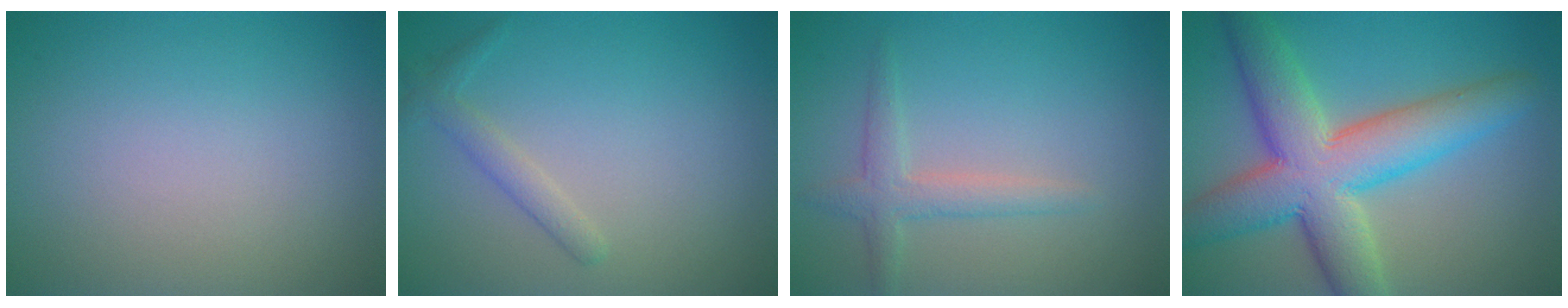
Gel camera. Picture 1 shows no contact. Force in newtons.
{"total": 1.6, "press": 1.6, "slide": 0.1}
{"total": 2.3, "press": 2.3, "slide": 0.1}
{"total": 10.0, "press": 10.0, "slide": 0.6}